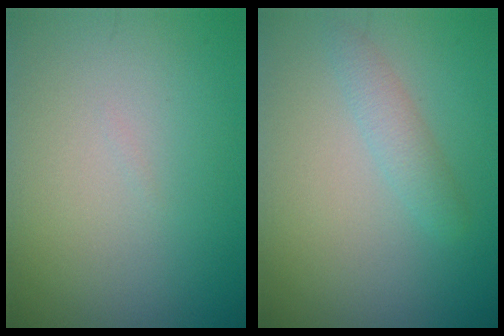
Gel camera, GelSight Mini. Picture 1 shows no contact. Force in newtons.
{"total": 1.8, "press": 1.8, "slide": 0.1}